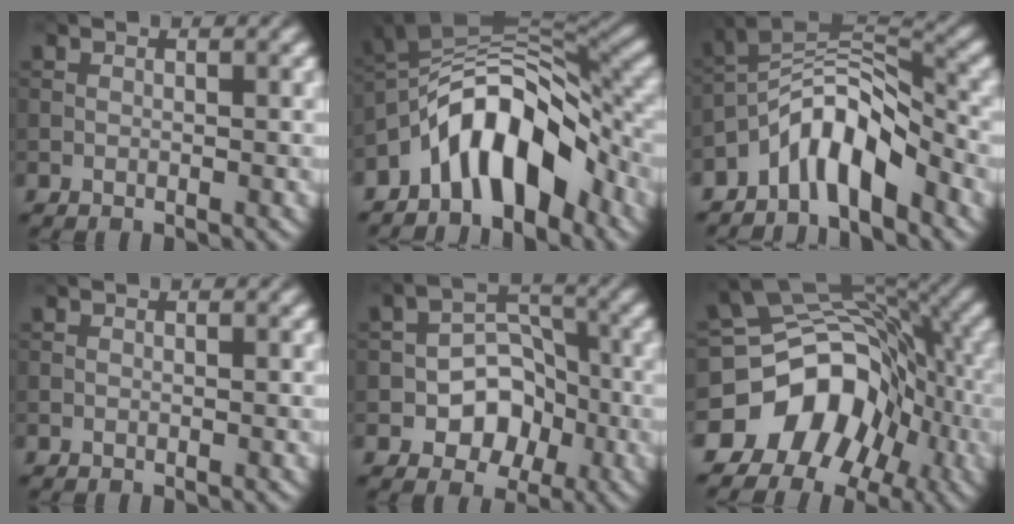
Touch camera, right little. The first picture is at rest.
{"total": 8.9, "force": [-4.8, 4.3, 6.1], "torque": [-0.087, 0.017, -0.092]}
{"total": 6.4, "force": [-4.1, 2.6, 4.2], "torque": [-0.063, 0.009, -0.089]}
{"total": 0.0}
{"total": 5.4, "force": [-1.8, 4.1, 3.0], "torque": [-0.033, 0.002, -0.034]}
{"total": 11.4, "force": [-5.6, 8.6, 5.0], "torque": [-0.085, 0.015, -0.103]}